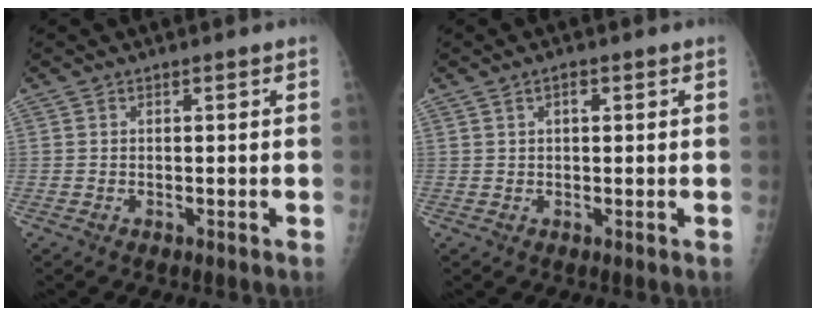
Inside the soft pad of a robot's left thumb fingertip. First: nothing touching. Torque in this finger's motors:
{"motor_torque": [-0.20, -0.11, 0.01, 0.02, 0.10]}